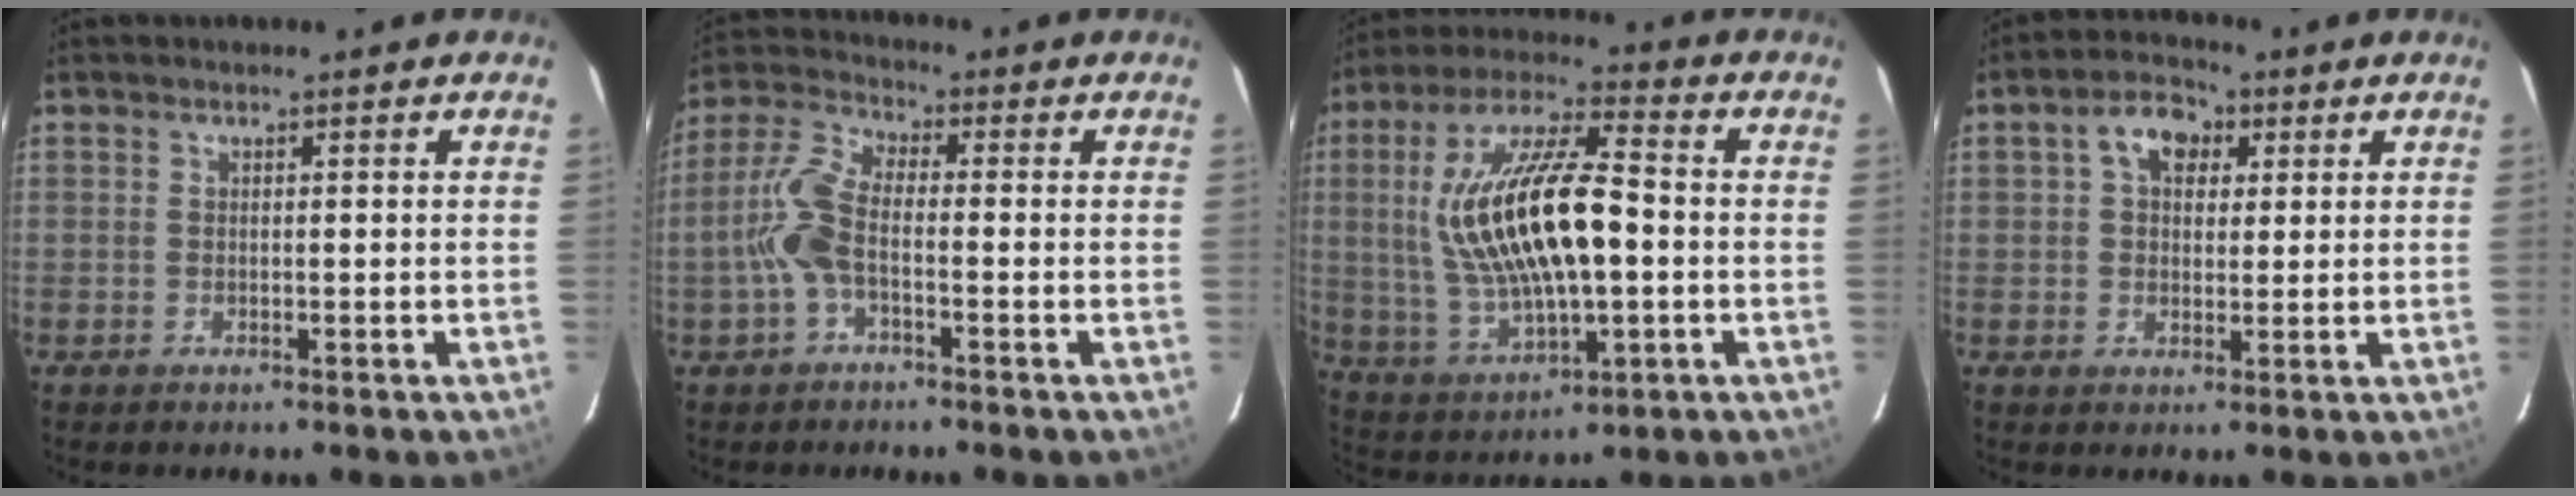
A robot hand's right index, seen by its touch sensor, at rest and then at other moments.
{"total": 7.8, "force": [-2.1, 3.0, 6.9], "torque": [-0.161, 0.013, -0.046]}
{"total": 19.7, "force": [0.4, 7.4, 18.2], "torque": [-0.357, 0.009, 0.021]}
{"total": 6.1, "force": [2.1, 4.3, 3.7], "torque": [-0.061, 0.022, 0.034]}